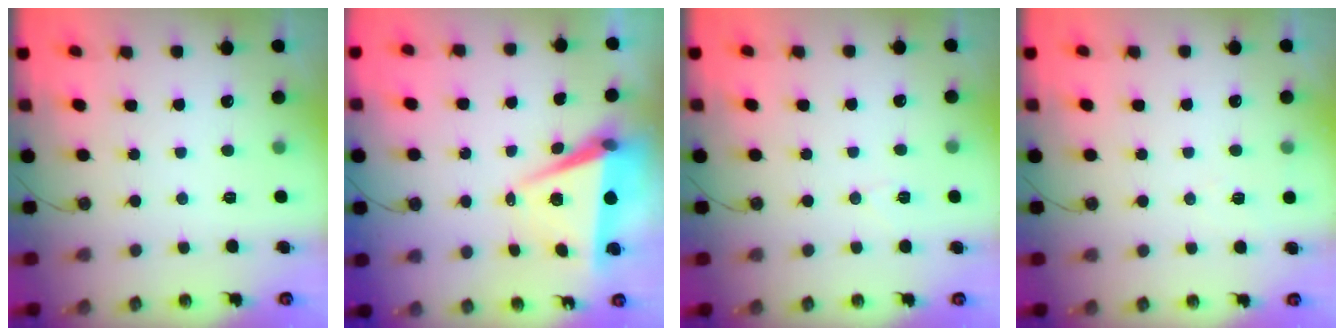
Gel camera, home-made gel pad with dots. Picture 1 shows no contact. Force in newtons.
{"total": 7.1, "press": 5.5, "slide": 4.5}
{"total": 5.6, "press": 5.4, "slide": 1.5}
{"total": 5.8, "press": 4.8, "slide": 3.3}